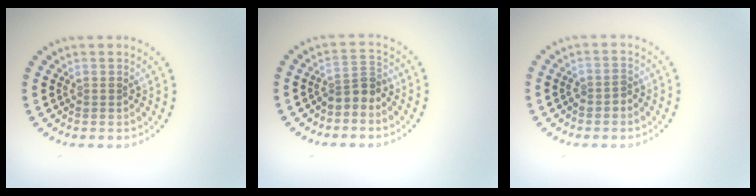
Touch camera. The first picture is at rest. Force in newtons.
{"total": 2.3, "press": 1.8, "slide": 1.5}
{"total": 1.1, "press": 1.0, "slide": 0.5}